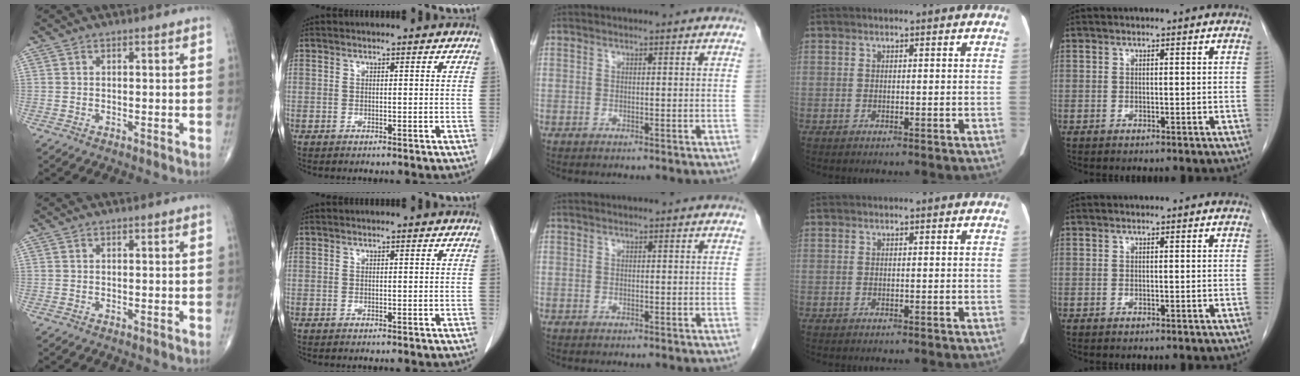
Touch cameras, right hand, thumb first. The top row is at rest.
{}